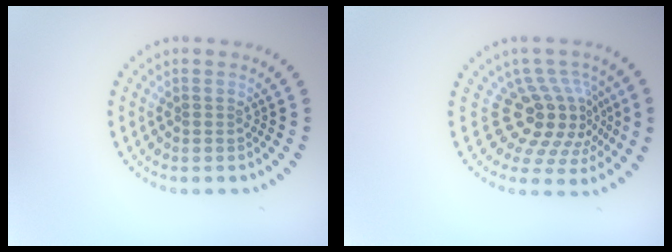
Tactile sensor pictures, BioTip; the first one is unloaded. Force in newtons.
{"total": 5.3, "press": 3.9, "slide": 3.7}